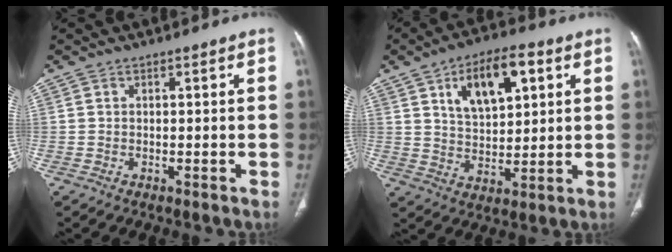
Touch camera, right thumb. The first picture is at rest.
{"total": 13.0, "force": [5.2, 6.6, 10.0], "torque": [-0.136, -0.007, 0.090]}